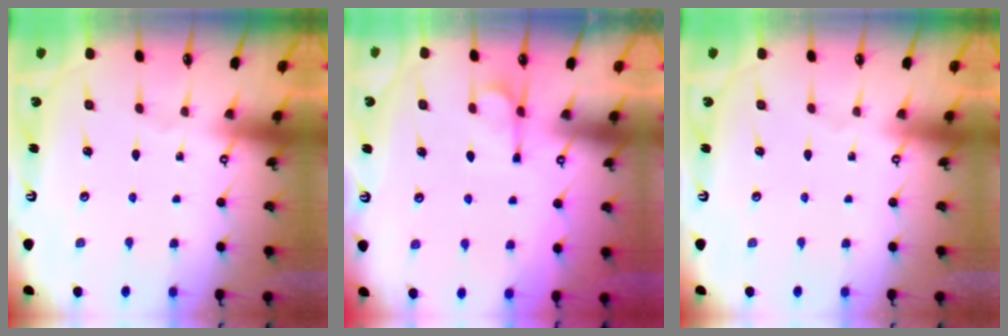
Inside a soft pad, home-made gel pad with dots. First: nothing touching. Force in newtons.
{"total": 1.6, "press": 0.9, "slide": 1.3}
{"total": 0.0}